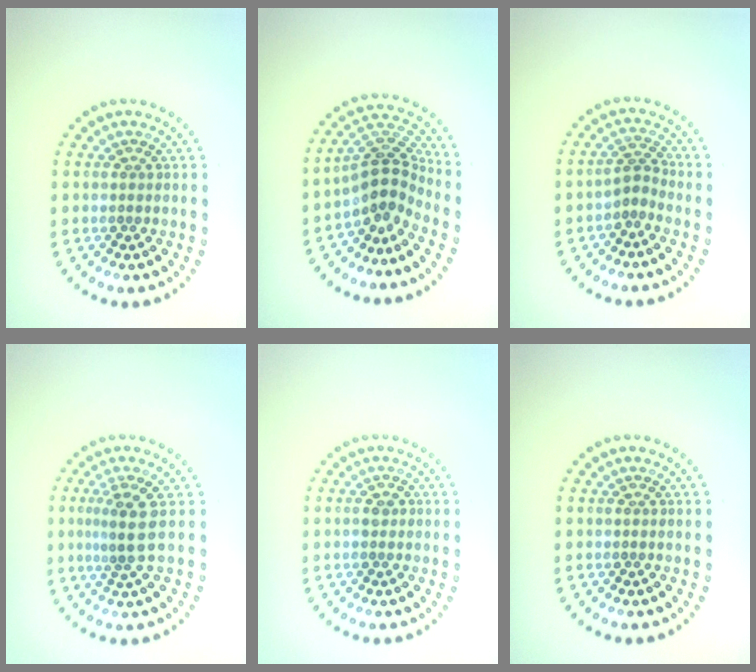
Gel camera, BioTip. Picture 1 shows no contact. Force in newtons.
{"total": 4.0, "press": 2.8, "slide": 2.8}
{"total": 1.8, "press": 1.1, "slide": 1.4}
{"total": 2.7, "press": 2.1, "slide": 1.7}
{"total": 1.0, "press": 0.9, "slide": 0.3}
{"total": 0.0}